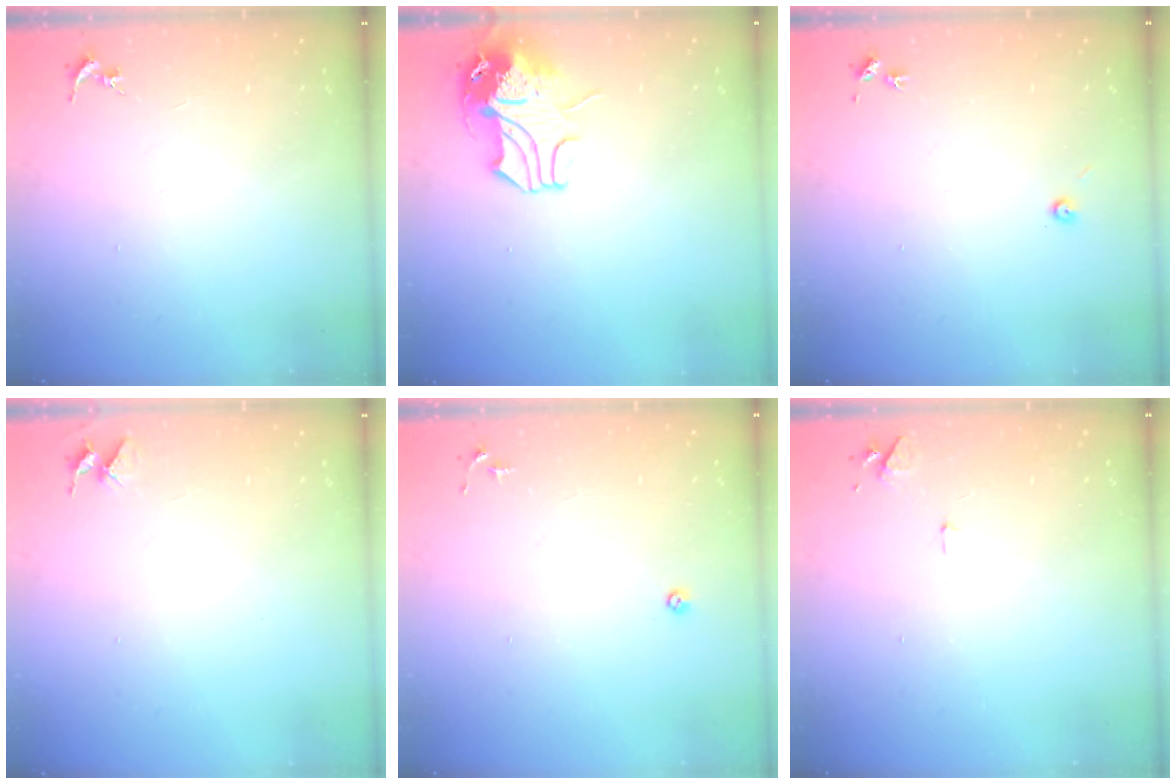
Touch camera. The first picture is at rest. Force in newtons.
{"total": 11.7, "press": 11.5, "slide": 1.8}
{"total": 3.5, "press": 3.5, "slide": 0.3}
{"total": 4.0, "press": 4.0, "slide": 0.3}
{"total": 3.4, "press": 3.3, "slide": 0.7}
{"total": 5.6, "press": 5.5, "slide": 0.8}